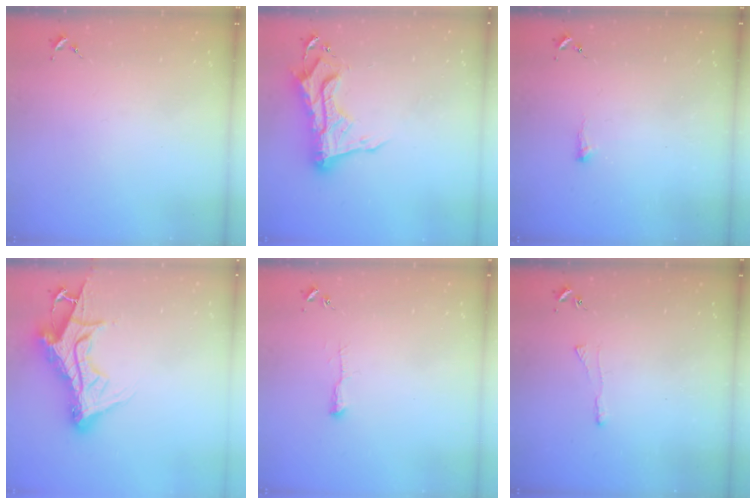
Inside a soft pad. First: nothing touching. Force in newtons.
{"total": 16.4, "press": 16.4, "slide": 1.3}
{"total": 3.4, "press": 3.3, "slide": 0.7}
{"total": 16.5, "press": 16.4, "slide": 1.8}
{"total": 4.6, "press": 4.6, "slide": 0.7}
{"total": 2.9, "press": 2.9, "slide": 0.6}